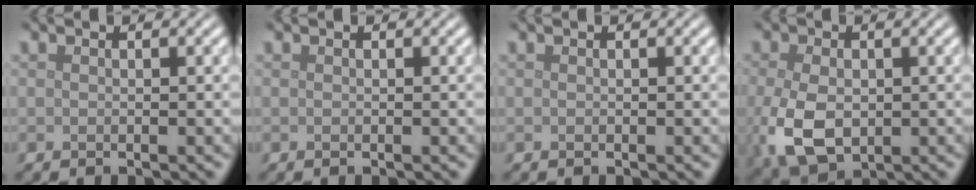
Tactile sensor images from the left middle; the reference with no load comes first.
{"total": 0.0}
{"total": 0.0}
{"total": 6.4, "force": [-1.4, 4.2, 4.6], "torque": [-0.116, -0.017, -0.019]}